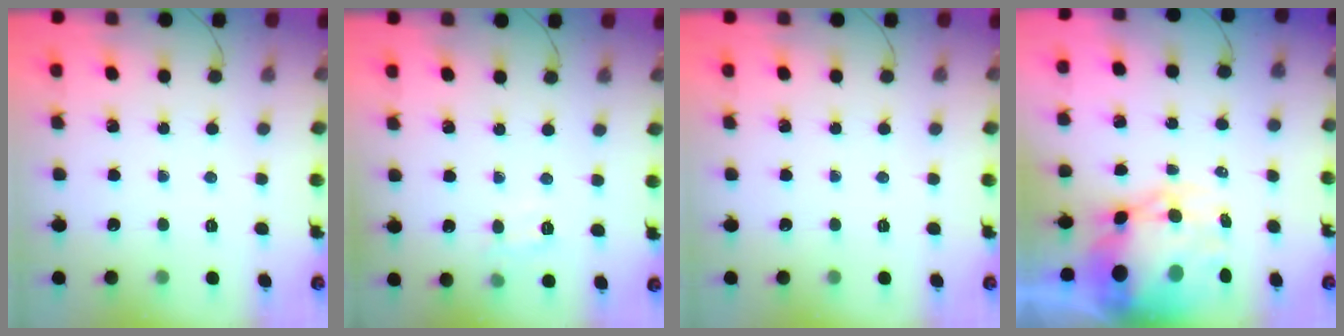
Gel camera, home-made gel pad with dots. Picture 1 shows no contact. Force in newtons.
{"total": 7.2, "press": 7.1, "slide": 1.4}
{"total": 0.0}
{"total": 14.0, "press": 13.6, "slide": 3.6}